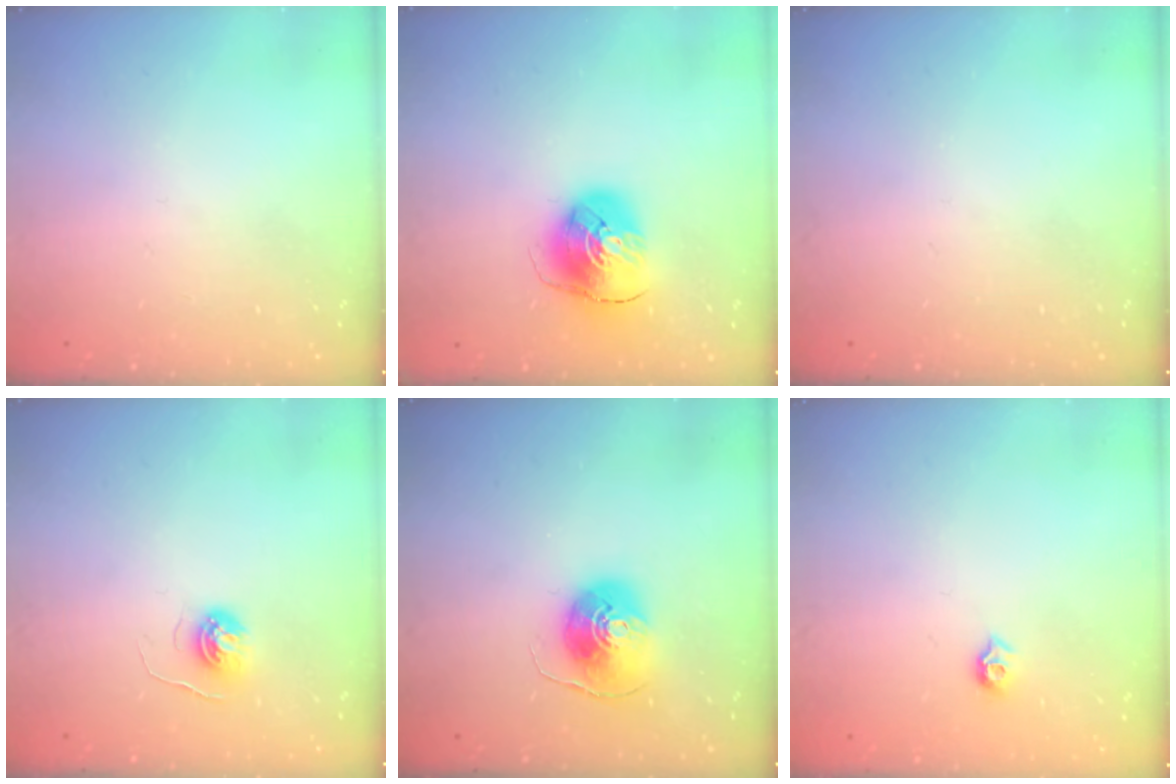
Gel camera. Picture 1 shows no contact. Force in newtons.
{"total": 9.7, "press": 9.6, "slide": 1.4}
{"total": 0.0}
{"total": 5.0, "press": 5.0, "slide": 0.4}
{"total": 8.8, "press": 8.8, "slide": 0.6}
{"total": 5.8, "press": 5.8, "slide": 0.8}